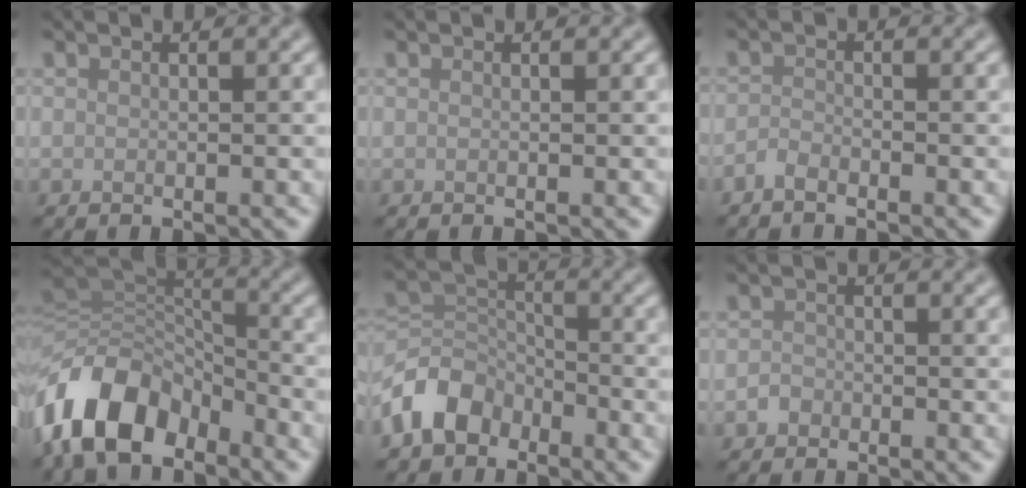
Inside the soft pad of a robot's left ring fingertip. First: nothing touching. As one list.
[{"total": 0.0}, {"total": 1.2, "force": [-1.0, 0.4, 0.5], "torque": [-0.011, 0.002, -0.025]}, {"total": 9.8, "force": [-5.7, 5.7, 5.6], "torque": [-0.096, 0.004, -0.117]}, {"total": 5.1, "force": [-3.3, 3.4, 1.8], "torque": [-0.033, 0.002, -0.077]}, {"total": 1.2, "force": [-0.7, 0.9, 0.1], "torque": [0.004, 0.005, -0.016]}]